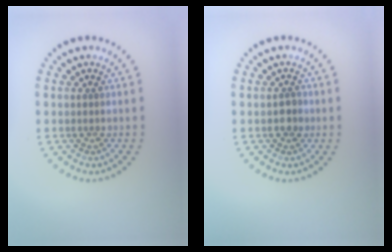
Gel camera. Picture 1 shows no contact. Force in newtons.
{"total": 1.3, "press": 1.3, "slide": 0.5}